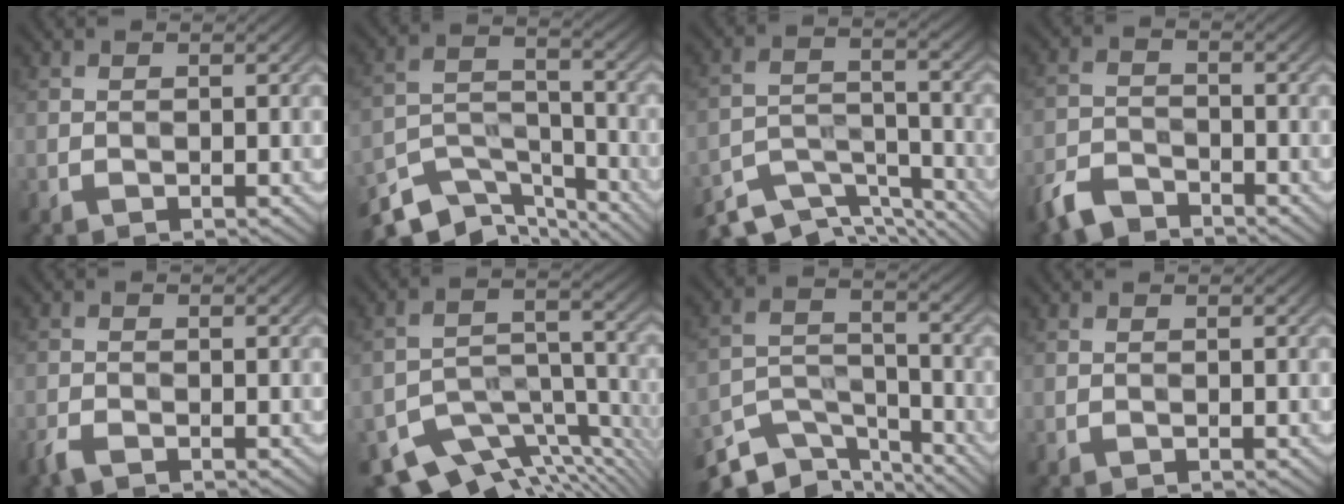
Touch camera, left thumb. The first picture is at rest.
{"total": 10.2, "force": [-8.4, 4.0, 4.2], "torque": [-0.090, -0.010, -0.153]}
{"total": 9.4, "force": [-8.0, 3.1, 3.6], "torque": [-0.075, -0.008, -0.142]}
{"total": 5.2, "force": [-4.3, 2.0, 2.0], "torque": [-0.041, -0.007, -0.099]}
{"total": 1.8, "force": [-1.4, 0.5, 1.0], "torque": [-0.028, -0.004, -0.034]}
{"total": 11.3, "force": [-8.5, 4.7, 5.7], "torque": [-0.101, -0.022, -0.131]}
{"total": 8.9, "force": [-7.3, 3.4, 3.8], "torque": [-0.080, -0.013, -0.140]}
{"total": 0.0}